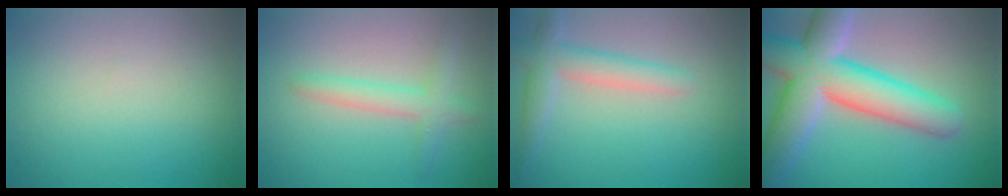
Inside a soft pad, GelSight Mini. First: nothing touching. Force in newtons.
{"total": 2.7, "press": 2.6, "slide": 0.1}
{"total": 3.4, "press": 3.4, "slide": 0.3}
{"total": 10.3, "press": 10.2, "slide": 0.7}